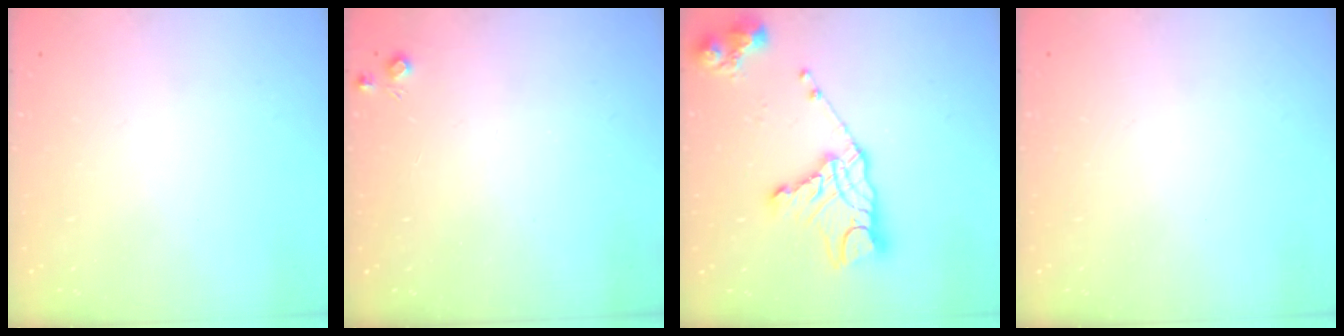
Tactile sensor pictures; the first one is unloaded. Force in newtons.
{"total": 4.0, "press": 3.9, "slide": 0.6}
{"total": 16.8, "press": 16.7, "slide": 1.4}
{"total": 0.0}